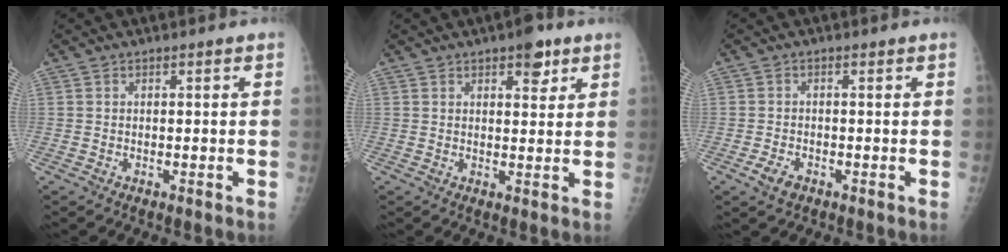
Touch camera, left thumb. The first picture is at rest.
{"total": 5.0, "force": [3.0, 2.2, 3.3], "torque": [-0.026, -0.013, 0.037]}
{"total": 2.9, "force": [-1.4, 1.8, 1.7], "torque": [-0.034, -0.001, -0.024]}